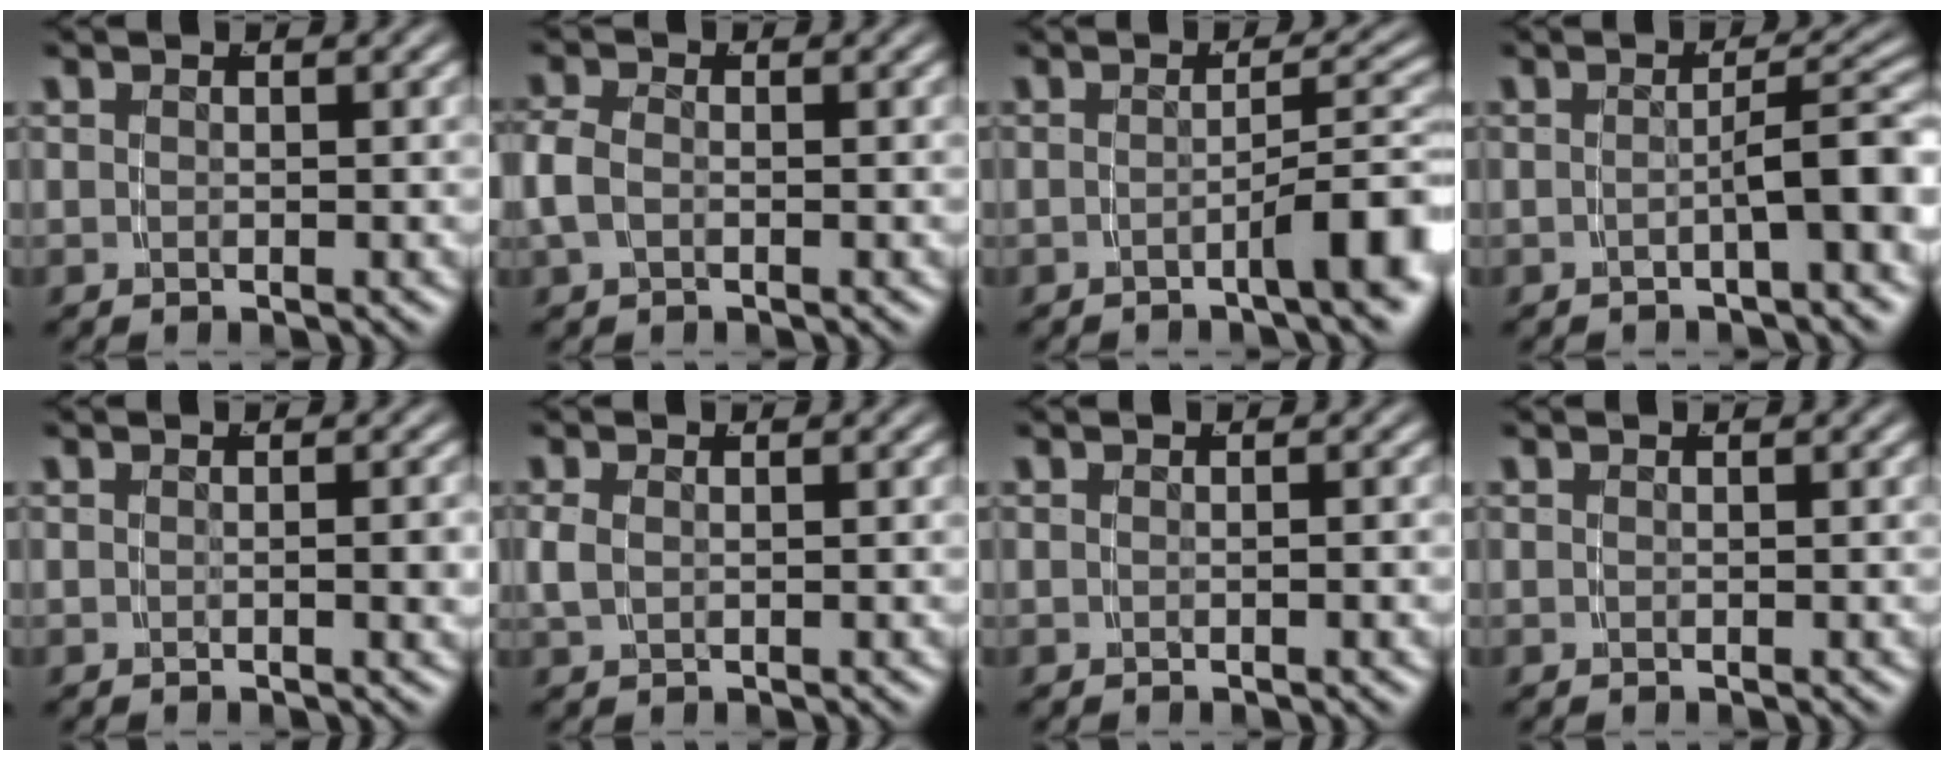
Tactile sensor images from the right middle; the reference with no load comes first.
{"total": 2.1, "force": [-0.4, 1.4, 1.5], "torque": [-0.048, -0.008, -0.002]}
{"total": 4.3, "force": [-1.9, 0.3, 3.9], "torque": [-0.039, 0.011, -0.036]}
{"total": 4.4, "force": [-1.9, 0.7, 4.0], "torque": [-0.036, 0.006, -0.027]}
{"total": 0.9, "force": [-0.2, -0.2, 0.8], "torque": [-0.008, 0.004, -0.005]}
{"total": 1.1, "force": [0.1, 0.6, 0.9], "torque": [-0.030, -0.005, 0.011]}
{"total": 0.0}
{"total": 0.0}